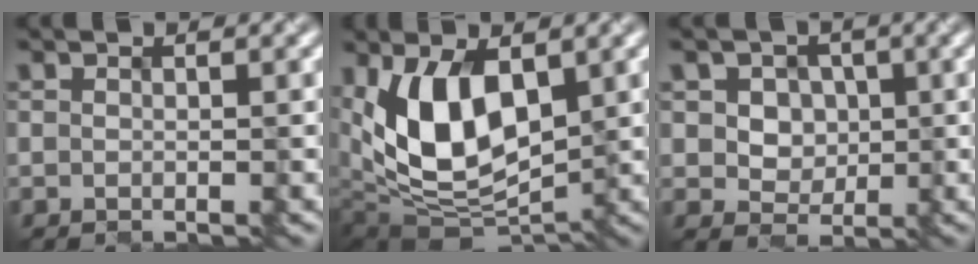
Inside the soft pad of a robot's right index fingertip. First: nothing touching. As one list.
[{"total": 9.5, "force": [2.2, 5.2, 7.6], "torque": [-0.147, -0.006, 0.039]}, {"total": 4.0, "force": [1.0, 3.6, 1.6], "torque": [-0.038, 0.007, 0.025]}]